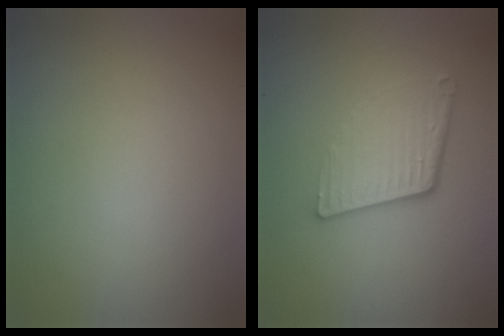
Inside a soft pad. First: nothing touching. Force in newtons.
{"total": 4.5, "press": 2.9, "slide": 3.4}